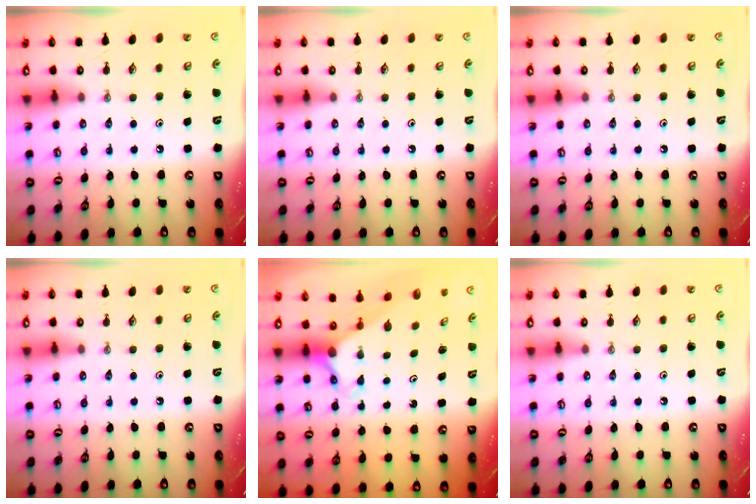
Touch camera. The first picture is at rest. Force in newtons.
{"total": 0.0}
{"total": 0.0}
{"total": 0.0}
{"total": 2.5, "press": 2.5, "slide": 0.2}
{"total": 0.0}